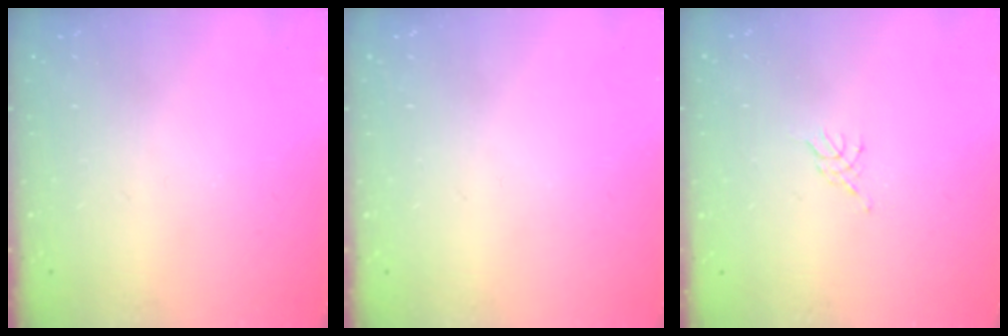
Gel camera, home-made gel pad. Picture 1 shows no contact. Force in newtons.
{"total": 0.0}
{"total": 2.3, "press": 2.2, "slide": 0.5}